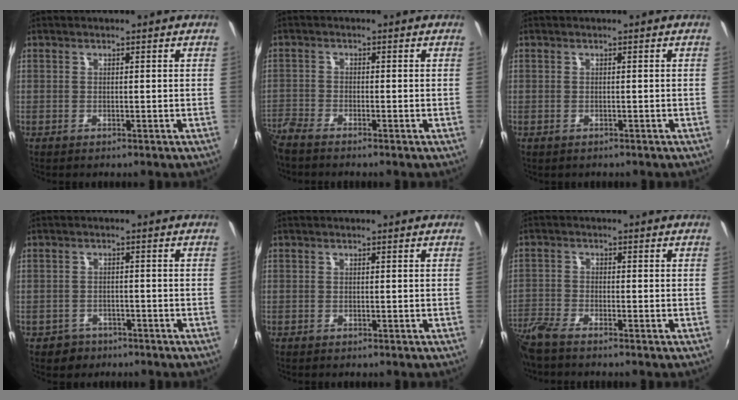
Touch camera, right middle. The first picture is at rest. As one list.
[{"total": 5.2, "force": [-4.8, 0.6, 1.9], "torque": [-0.059, -0.019, -0.096]}, {"total": 0.0}, {"total": 3.6, "force": [-2.3, 2.6, 0.4], "torque": [-0.022, 0.004, -0.034]}, {"total": 0.0}, {"total": 7.0, "force": [-6.2, 0.7, 3.1], "torque": [-0.087, -0.021, -0.127]}]